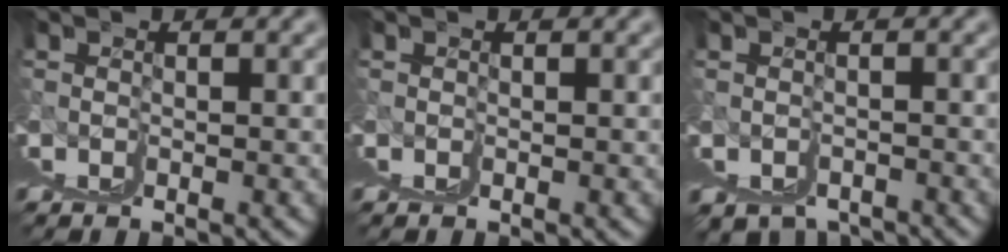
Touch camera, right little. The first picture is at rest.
{"total": 0.0}
{"total": 3.2, "force": [-0.5, 1.8, 2.6], "torque": [-0.040, -0.012, 0.000]}